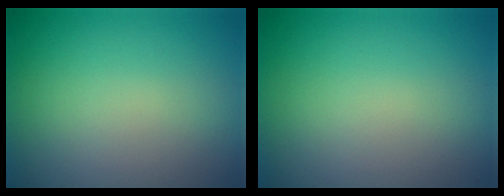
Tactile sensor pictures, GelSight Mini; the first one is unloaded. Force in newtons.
{"total": 0.0}